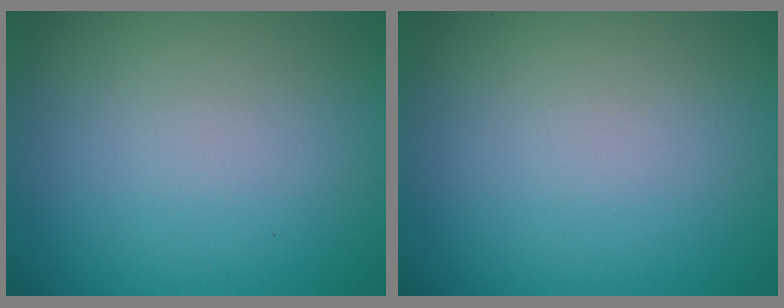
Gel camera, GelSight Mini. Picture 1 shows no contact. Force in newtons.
{"total": 0.0}